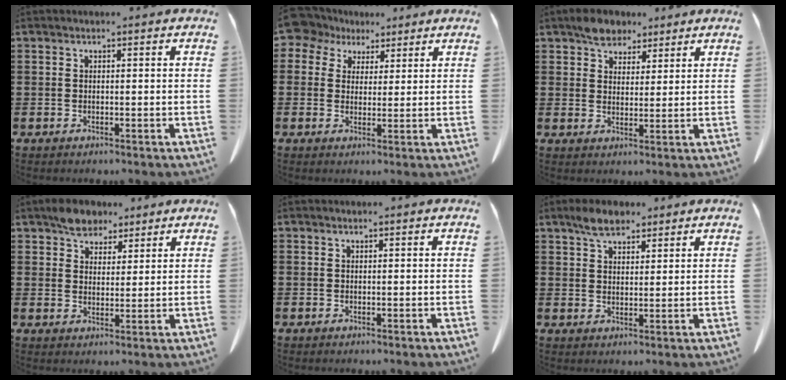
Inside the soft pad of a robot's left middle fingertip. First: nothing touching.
{"total": 5.8, "force": [3.7, 4.1, 1.7], "torque": [-0.053, 0.001, 0.066]}
{"total": 4.8, "force": [3.7, 2.8, 1.1], "torque": [-0.027, 0.009, 0.071]}
{"total": 5.0, "force": [3.9, 2.8, 1.2], "torque": [-0.029, 0.006, 0.075]}
{"total": 0.0}
{"total": 4.5, "force": [3.4, 1.9, 2.2], "torque": [-0.052, 0.005, 0.063]}